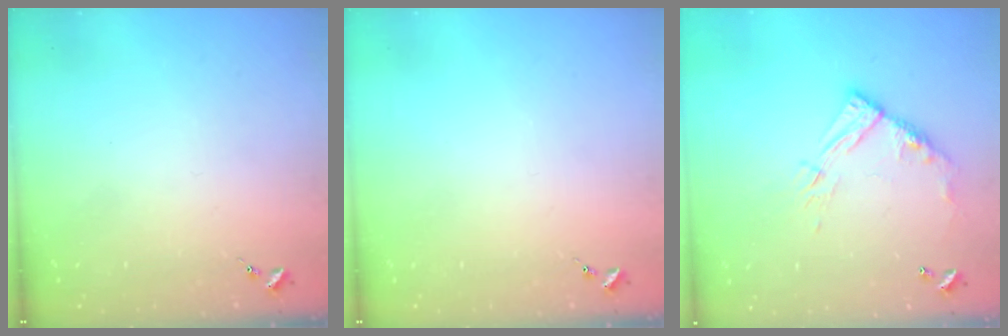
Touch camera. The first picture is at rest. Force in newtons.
{"total": 0.0}
{"total": 11.8, "press": 11.7, "slide": 1.0}